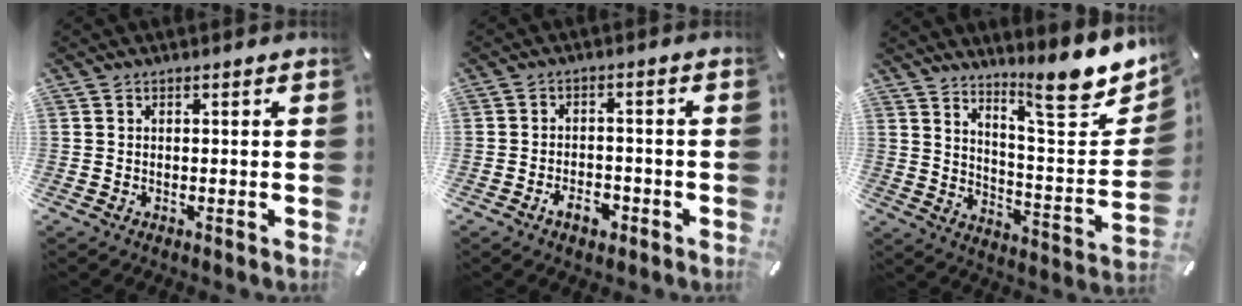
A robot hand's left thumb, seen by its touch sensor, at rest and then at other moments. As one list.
[{"total": 4.9, "force": [-2.9, 2.9, 2.8], "torque": [-0.048, 0.013, -0.051]}, {"total": 14.9, "force": [12.3, 3.3, 7.8], "torque": [-0.096, -0.115, 0.203]}]